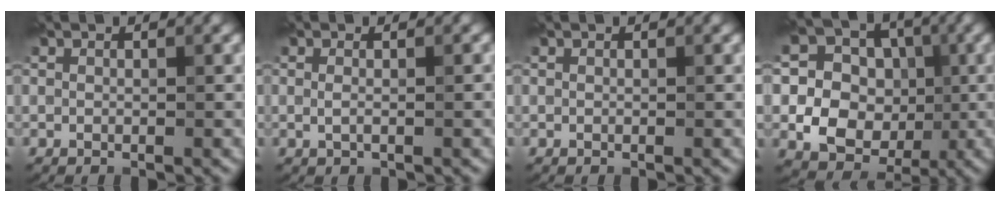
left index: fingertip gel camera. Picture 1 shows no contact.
{"total": 1.1, "force": [-0.1, 0.1, 1.1], "torque": [-0.029, -0.002, -0.002]}
{"total": 0.0}
{"total": 10.7, "force": [-1.0, 9.5, 4.6], "torque": [-0.089, 0.024, -0.038]}